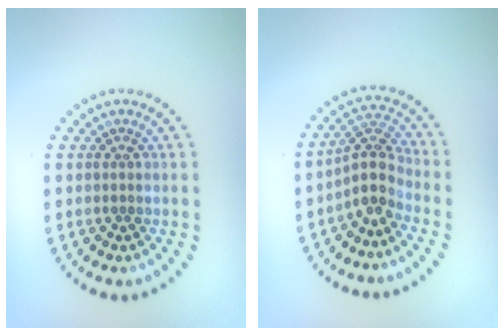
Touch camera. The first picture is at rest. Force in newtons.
{"total": 3.5, "press": 2.7, "slide": 2.3}